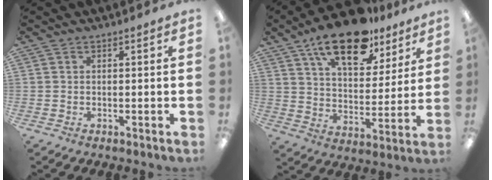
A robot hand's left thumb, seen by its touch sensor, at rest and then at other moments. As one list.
[{"total": 18.9, "force": [13.1, 8.4, 10.7], "torque": [-0.172, -0.065, 0.223]}]